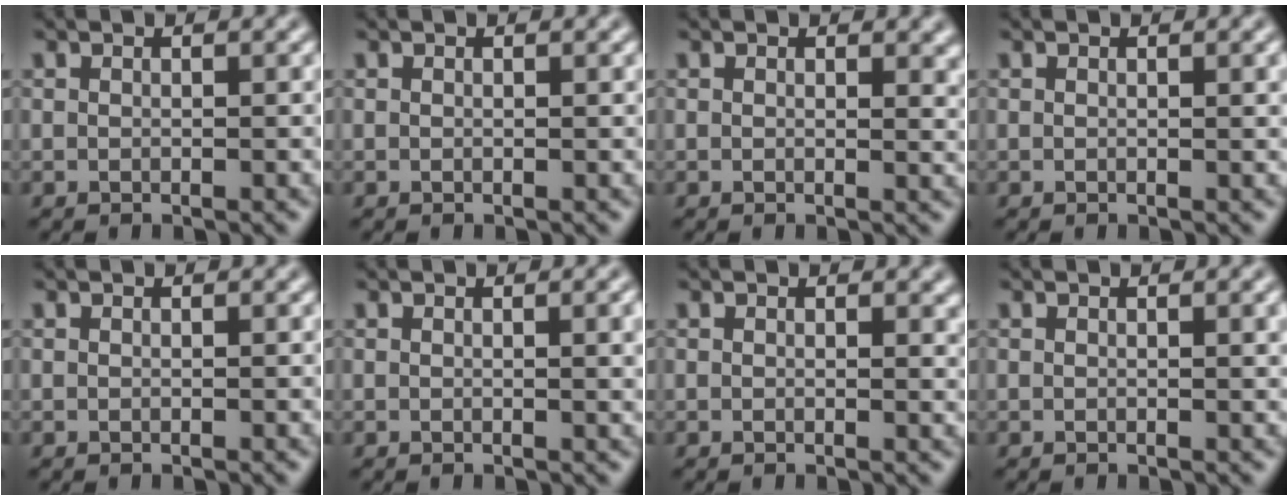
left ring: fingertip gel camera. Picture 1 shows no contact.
{"total": 0.0}
{"total": 1.5, "force": [0.6, 0.7, 1.1], "torque": [-0.009, -0.003, 0.009]}
{"total": 0.9, "force": [0.3, 0.2, 0.8], "torque": [-0.008, 0.002, 0.004]}
{"total": 0.0}
{"total": 2.1, "force": [0.5, 0.6, 1.9], "torque": [-0.019, 0.003, 0.004]}
{"total": 0.8, "force": [0.4, 0.4, 0.6], "torque": [-0.005, -0.004, 0.006]}
{"total": 1.3, "force": [0.4, 0.3, 1.2], "torque": [-0.013, 0.002, 0.006]}